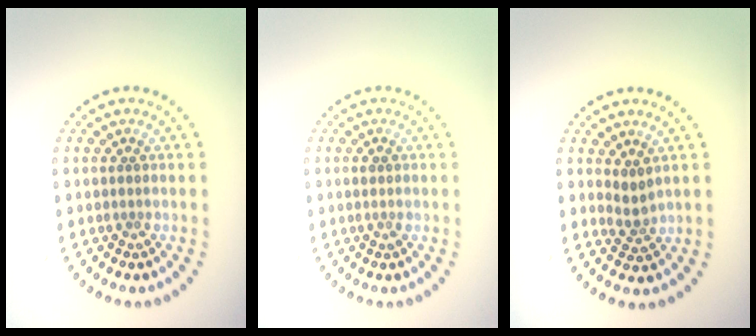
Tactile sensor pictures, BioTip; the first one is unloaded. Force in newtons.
{"total": 0.7, "press": 0.7, "slide": 0.2}
{"total": 1.9, "press": 1.4, "slide": 1.4}